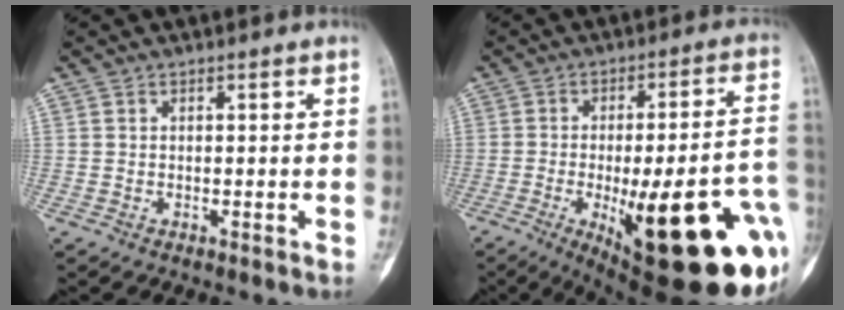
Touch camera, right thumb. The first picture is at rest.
{"total": 30.9, "force": [-8.8, 9.0, 28.3], "torque": [-0.309, 0.001, -0.103]}